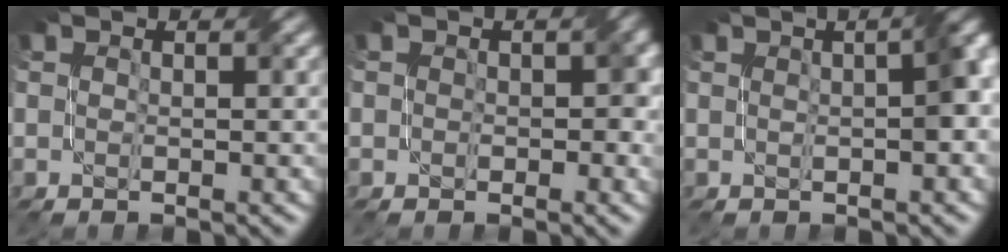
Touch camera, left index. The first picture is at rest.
{"total": 2.2, "force": [0.1, 1.7, 1.5], "torque": [-0.016, 0.000, -0.003]}
{"total": 4.7, "force": [0.6, 1.5, 4.4], "torque": [-0.036, 0.024, 0.005]}